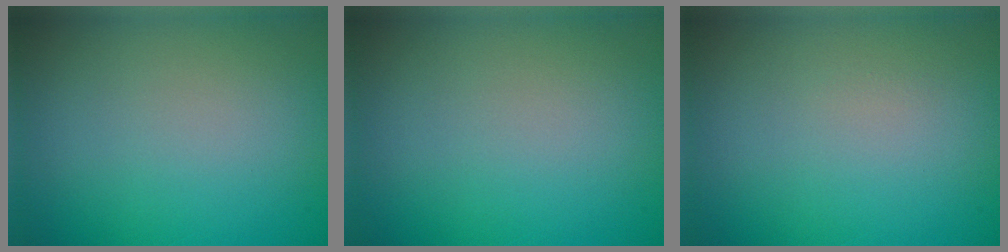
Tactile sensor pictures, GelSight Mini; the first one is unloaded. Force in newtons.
{"total": 0.0}
{"total": 0.0}